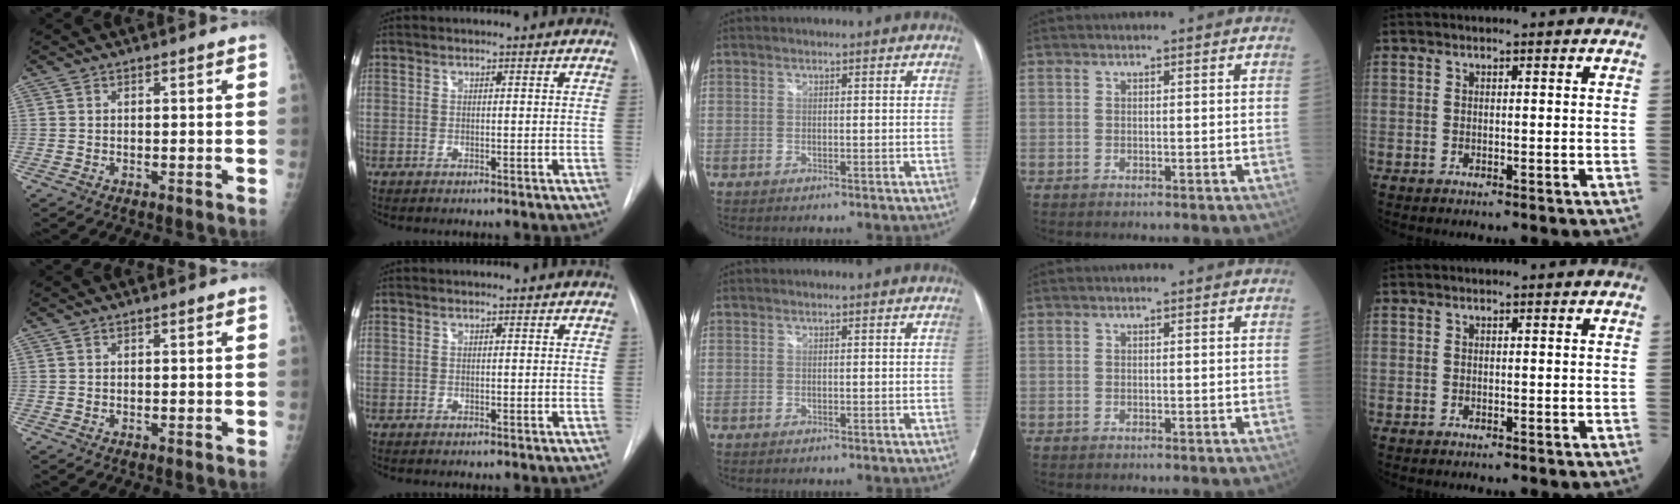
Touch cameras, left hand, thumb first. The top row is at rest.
{}